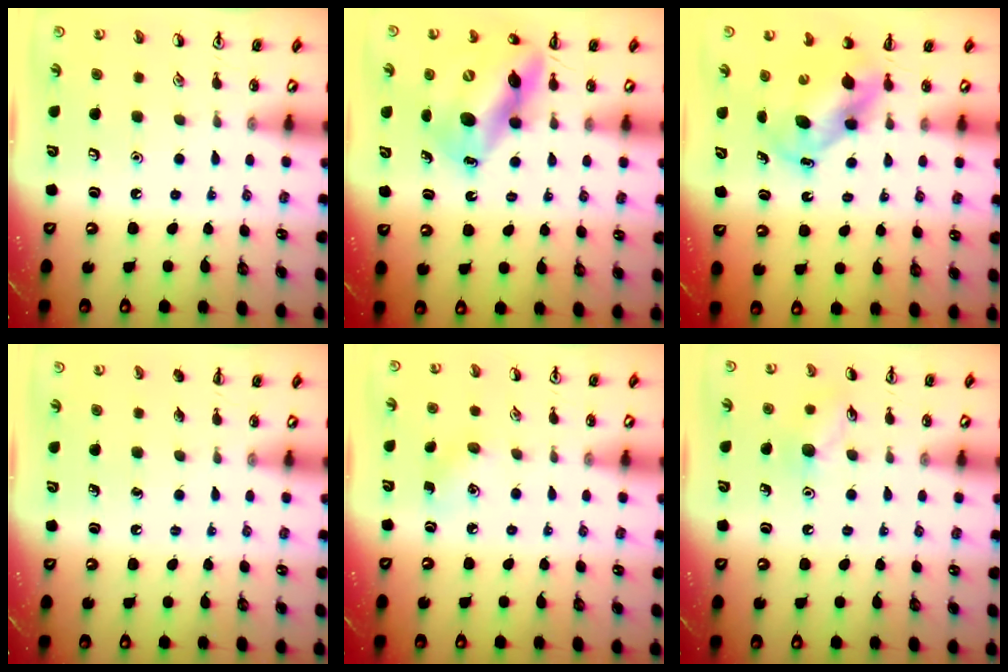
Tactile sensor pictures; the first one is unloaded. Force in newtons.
{"total": 14.1, "press": 13.4, "slide": 4.4}
{"total": 5.6, "press": 5.5, "slide": 1.1}
{"total": 0.0}
{"total": 4.4, "press": 4.2, "slide": 1.2}
{"total": 7.5, "press": 7.4, "slide": 1.0}